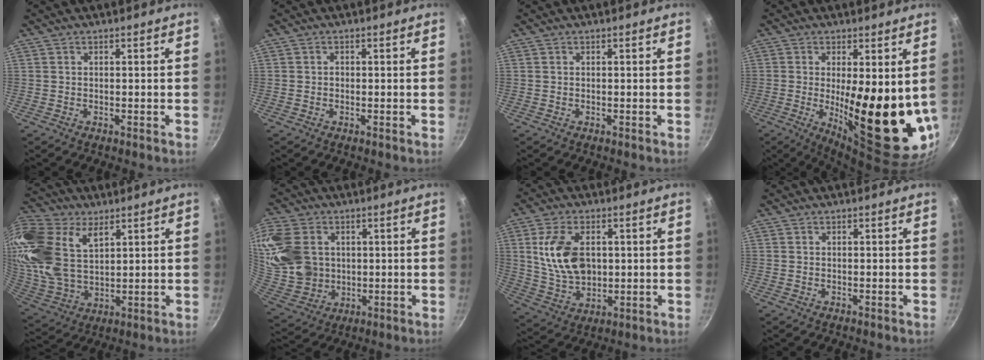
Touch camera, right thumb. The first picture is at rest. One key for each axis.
{"total": 0.6, "fx": -0.1, "fy": 0.5, "fz": 0.2, "tx": -0.001, "ty": 0.002, "tz": -0.004}
{"total": 0.0}
{"total": 18.0, "fx": 0.0, "fy": 5.5, "fz": 17.1, "tx": -0.226, "ty": -0.039, "tz": 0.013}
{"total": 23.5, "fx": 9.8, "fy": 14.6, "fz": 15.5, "tx": -0.341, "ty": -0.002, "tz": 0.195}
{"total": 17.9, "fx": 3.4, "fy": 14.0, "fz": 10.6, "tx": -0.228, "ty": -0.007, "tz": 0.081}
{"total": 13.0, "fx": 2.2, "fy": 8.3, "fz": 9.7, "tx": -0.166, "ty": -0.014, "tz": 0.048}
{"total": 0.0}